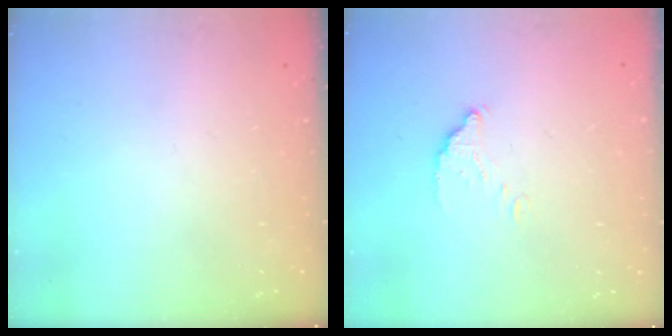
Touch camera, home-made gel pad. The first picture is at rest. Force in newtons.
{"total": 4.0, "press": 4.0, "slide": 0.0}